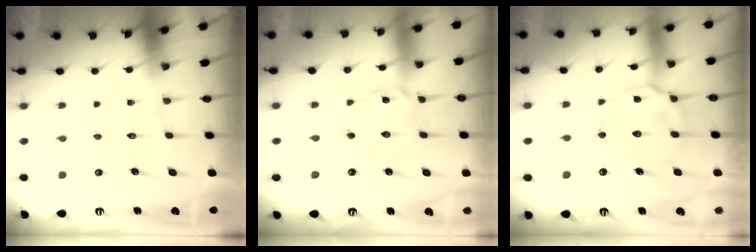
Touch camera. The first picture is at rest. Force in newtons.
{"total": 2.3, "press": 2.3, "slide": 0.2}
{"total": 8.5, "press": 8.5, "slide": 0.7}